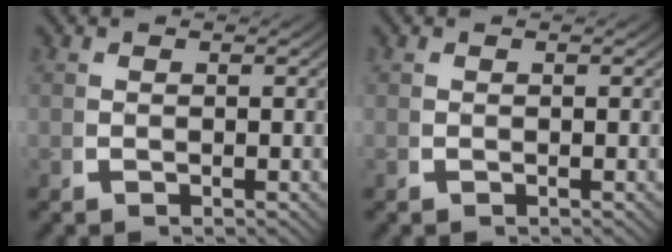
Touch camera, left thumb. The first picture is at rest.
{"total": 0.0}